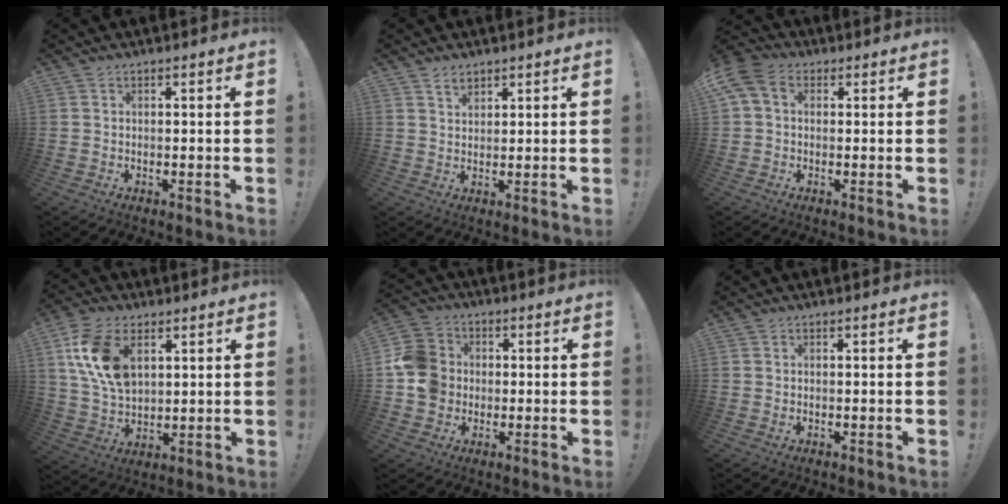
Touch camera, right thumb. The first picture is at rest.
{"total": 3.2, "force": [2.4, 1.7, 1.1], "torque": [-0.009, -0.014, 0.043]}
{"total": 7.6, "force": [2.4, 5.2, 4.9], "torque": [-0.105, 0.002, 0.053]}
{"total": 15.1, "force": [5.9, 9.5, 10.2], "torque": [-0.198, -0.011, 0.115]}
{"total": 11.7, "force": [-0.7, 10.6, 4.9], "torque": [-0.085, 0.022, -0.007]}
{"total": 0.0}